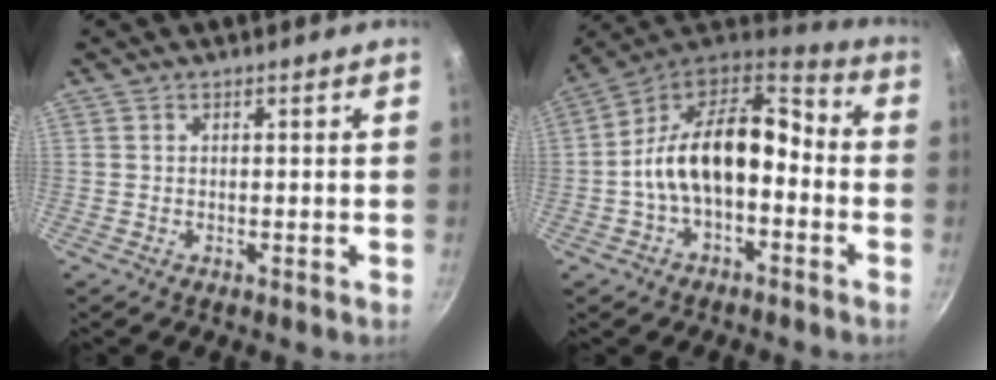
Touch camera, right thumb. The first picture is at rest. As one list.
[{"total": 17.4, "force": [-2.5, 10.4, 13.8], "torque": [-0.212, 0.060, -0.054]}]